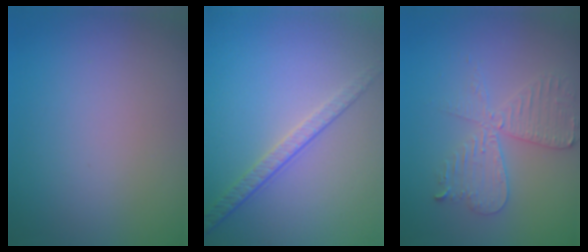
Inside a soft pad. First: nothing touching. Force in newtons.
{"total": 2.4, "press": 2.0, "slide": 1.4}
{"total": 3.9, "press": 3.9, "slide": 0.6}